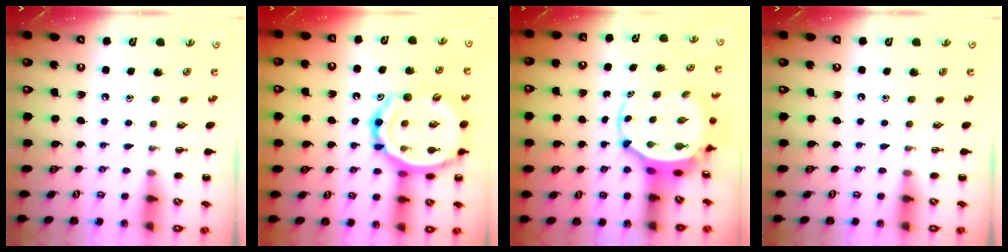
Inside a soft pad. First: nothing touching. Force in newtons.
{"total": 22.4, "press": 22.1, "slide": 3.8}
{"total": 4.6, "press": 4.4, "slide": 1.4}
{"total": 0.0}